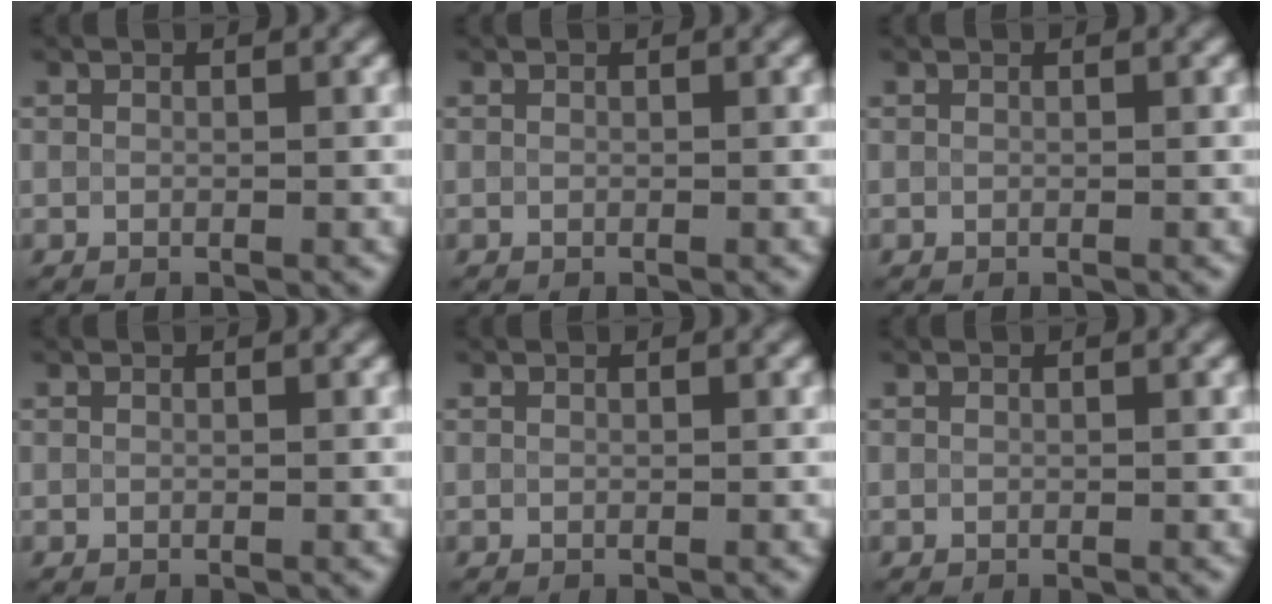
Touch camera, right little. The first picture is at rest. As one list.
[{"total": 0.0}, {"total": 0.0}, {"total": 0.0}, {"total": 0.0}, {"total": 0.0}]